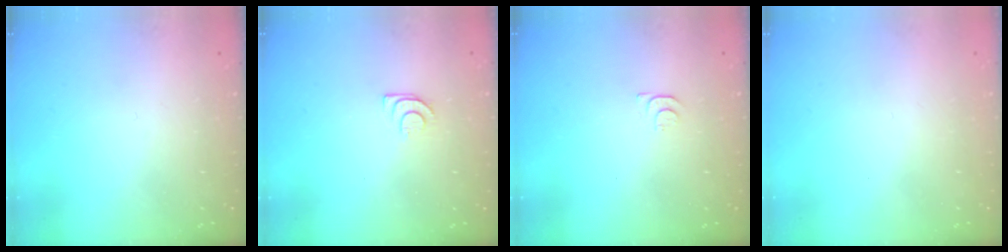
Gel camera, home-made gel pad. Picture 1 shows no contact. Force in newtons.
{"total": 4.9, "press": 4.9, "slide": 0.6}
{"total": 6.3, "press": 6.3, "slide": 0.7}
{"total": 1.7, "press": 1.7, "slide": 0.1}